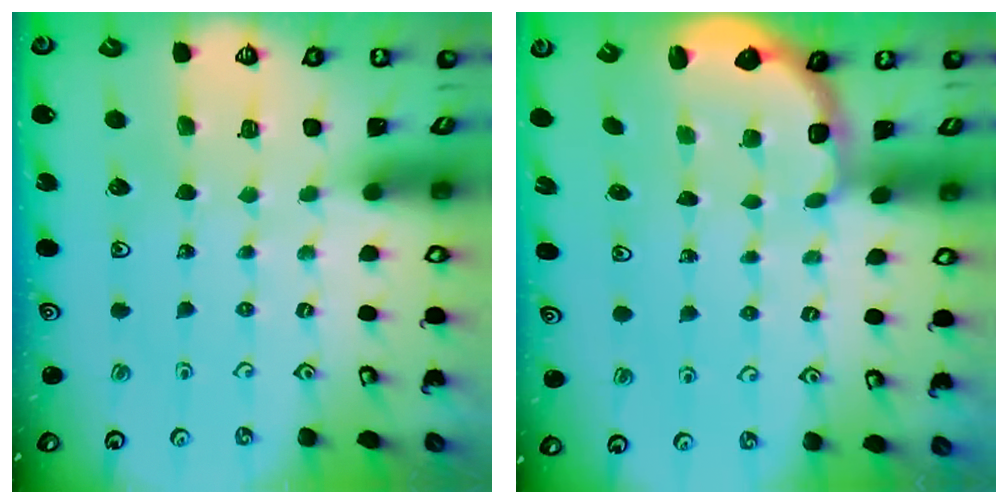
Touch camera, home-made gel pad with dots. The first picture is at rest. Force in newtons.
{"total": 2.8, "press": 2.1, "slide": 1.9}